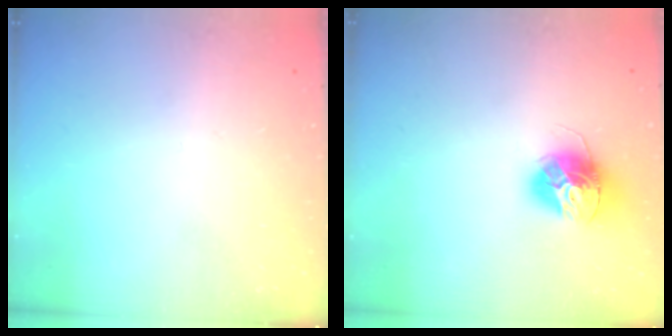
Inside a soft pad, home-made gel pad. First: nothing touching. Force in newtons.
{"total": 13.1, "press": 13.1, "slide": 0.7}